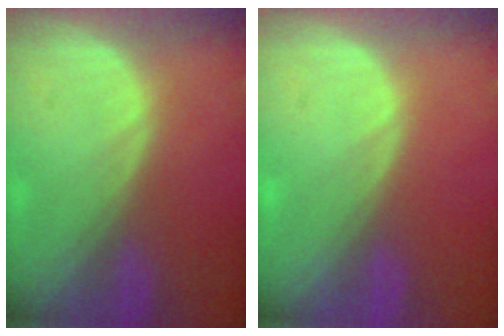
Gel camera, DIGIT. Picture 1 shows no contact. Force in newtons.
{"total": 0.0}